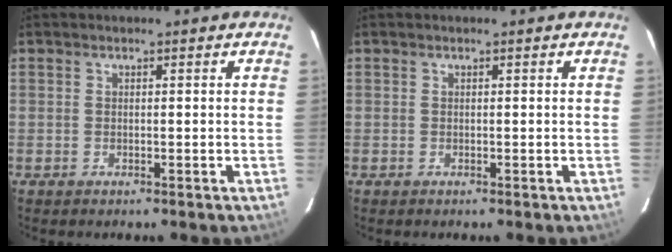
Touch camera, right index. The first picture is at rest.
{"total": 0.0}